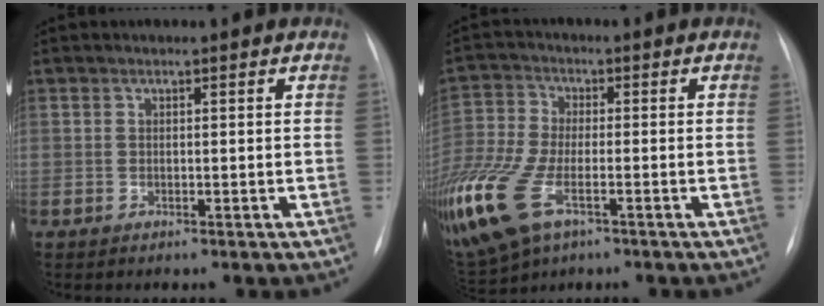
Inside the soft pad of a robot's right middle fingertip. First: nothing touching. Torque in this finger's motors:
{"motor_torque": [1.97, -0.17, 1.05, 0.21]}